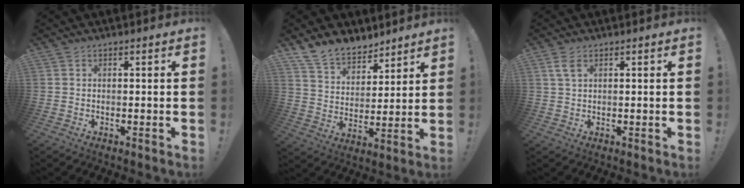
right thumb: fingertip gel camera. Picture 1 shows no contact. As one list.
[{"total": 11.2, "force": [9.2, 5.8, 2.8], "torque": [-0.064, -0.069, 0.183]}, {"total": 3.6, "force": [1.7, 1.7, 2.7], "torque": [-0.049, -0.001, 0.031]}]